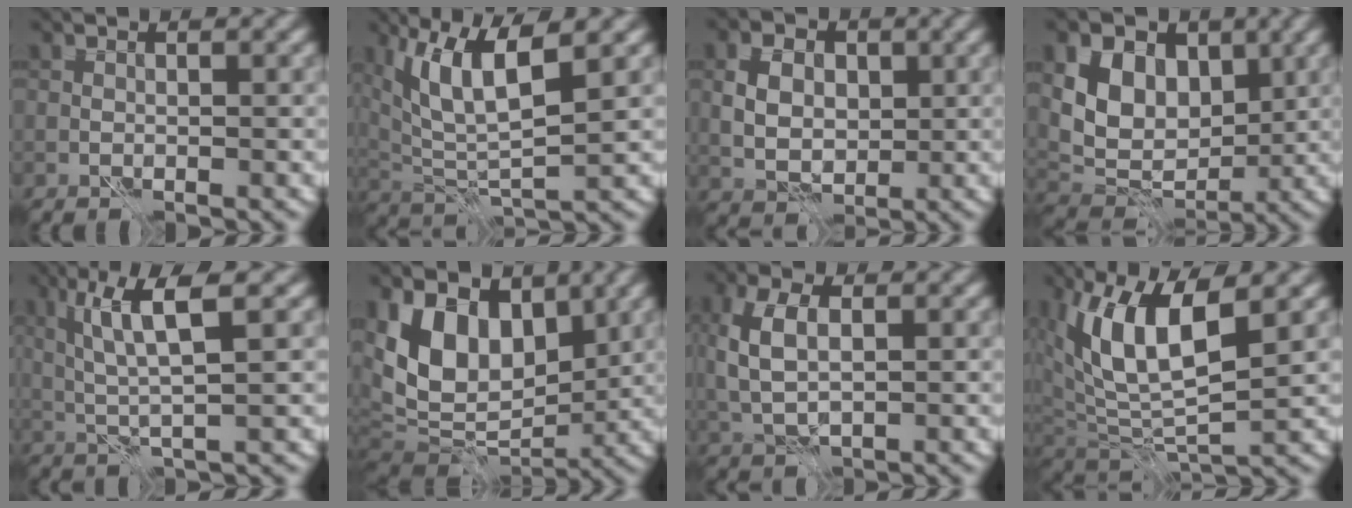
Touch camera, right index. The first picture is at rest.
{"total": 7.3, "force": [3.5, 2.3, 6.1], "torque": [-0.132, -0.005, 0.069]}
{"total": 4.5, "force": [0.7, 3.5, 2.8], "torque": [-0.054, 0.000, 0.011]}
{"total": 8.3, "force": [2.9, 6.1, 4.8], "torque": [-0.094, 0.002, 0.043]}
{"total": 5.5, "force": [2.0, 0.7, 5.1], "torque": [-0.110, 0.002, 0.042]}
{"total": 12.3, "force": [3.2, 8.6, 8.3], "torque": [-0.153, 0.002, 0.057]}
{"total": 5.2, "force": [0.9, 3.1, 4.1], "torque": [-0.102, 0.007, 0.017]}
{"total": 8.9, "force": [3.4, 3.8, 7.3], "torque": [-0.153, -0.008, 0.061]}